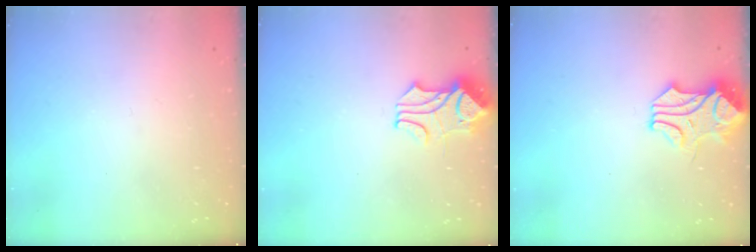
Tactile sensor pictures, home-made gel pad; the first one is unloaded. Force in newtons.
{"total": 1.6, "press": 1.2, "slide": 1.0}
{"total": 1.5, "press": 1.4, "slide": 0.6}